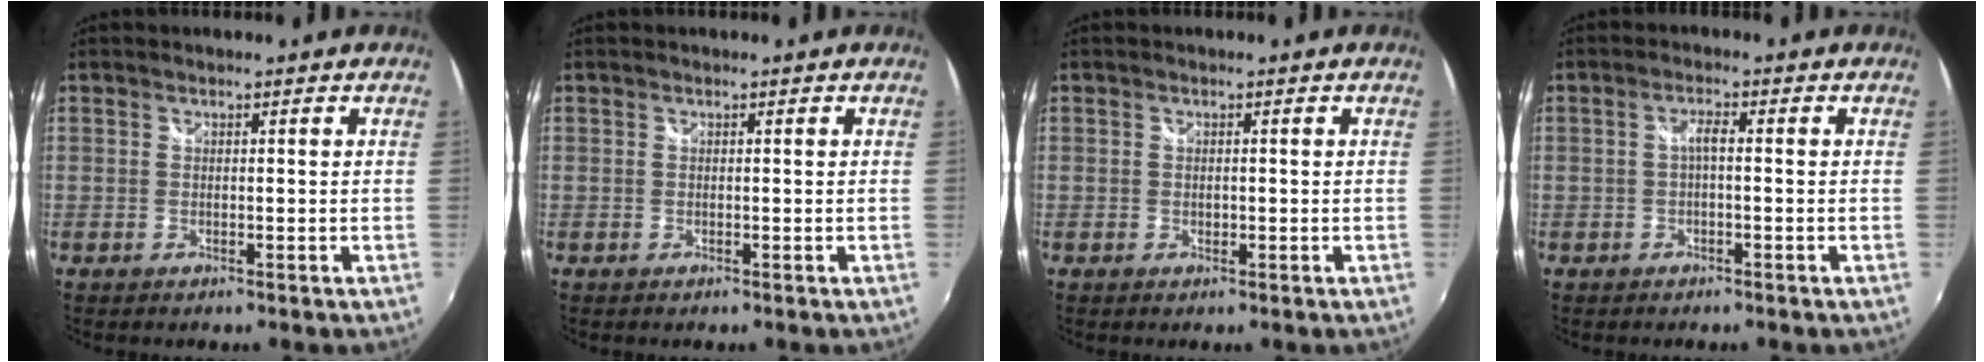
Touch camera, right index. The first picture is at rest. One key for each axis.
{"total": 0.0}
{"total": 0.7, "fx": -0.1, "fy": 0.5, "fz": 0.5, "tx": -0.009, "ty": -0.001, "tz": -0.002}
{"total": 1.9, "fx": -0.4, "fy": 0.4, "fz": 1.8, "tx": -0.035, "ty": 0.007, "tz": -0.008}